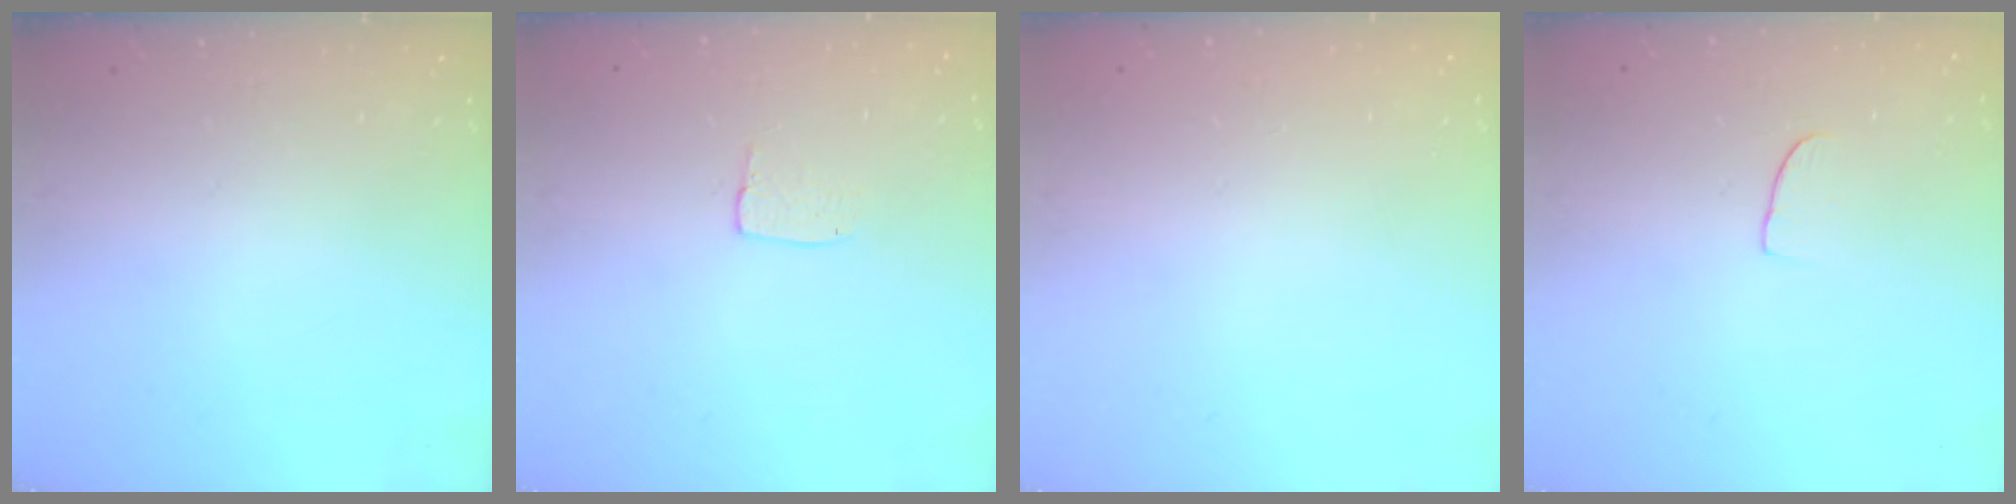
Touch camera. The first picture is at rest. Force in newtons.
{"total": 3.8, "press": 3.8, "slide": 0.2}
{"total": 0.0}
{"total": 5.2, "press": 5.2, "slide": 0.3}